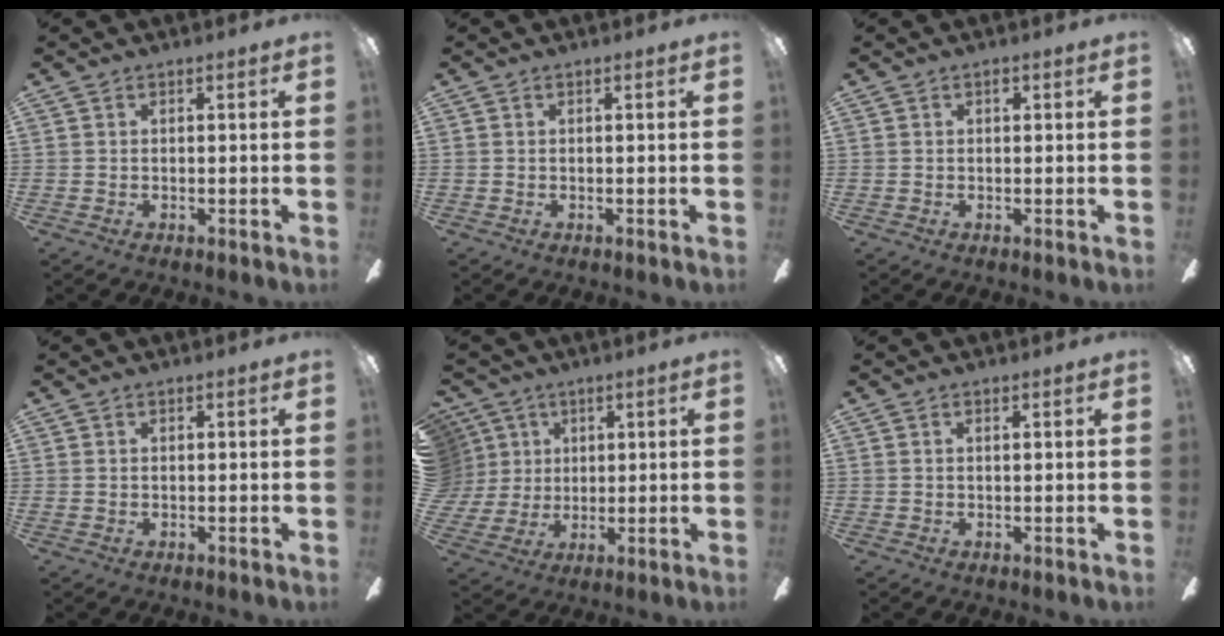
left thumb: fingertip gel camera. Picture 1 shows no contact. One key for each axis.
{"total": 0.0}
{"total": 1.0, "fx": 0.4, "fy": 0.6, "fz": 0.6, "tx": -0.005, "ty": 0.002, "tz": 0.004}
{"total": 0.0}
{"total": 8.4, "fx": 3.2, "fy": 7.7, "fz": 0.7, "tx": -0.044, "ty": -0.015, "tz": 0.067}
{"total": 0.6, "fx": 0.3, "fy": 0.2, "fz": 0.5, "tx": -0.011, "ty": 0.003, "tz": 0.004}